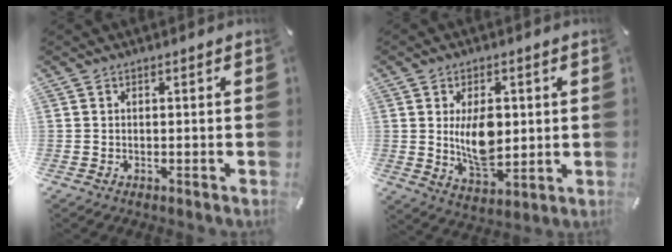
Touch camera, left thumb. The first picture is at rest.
{"total": 10.5, "force": [1.3, 6.5, 8.2], "torque": [-0.134, -0.009, 0.020]}